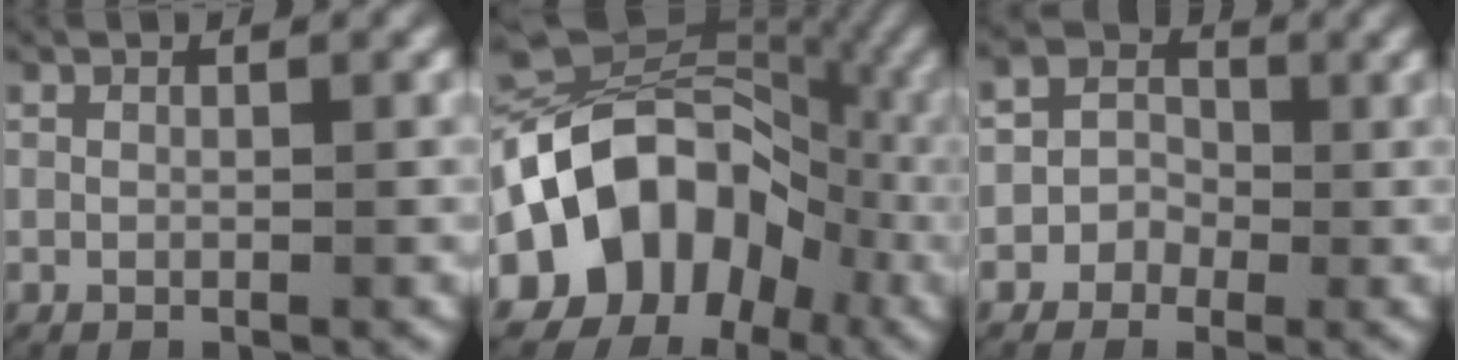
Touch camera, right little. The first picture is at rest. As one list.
[{"total": 22.3, "force": [-3.5, 17.8, 12.9], "torque": [-0.255, -0.044, -0.047]}, {"total": 4.6, "force": [-0.6, 4.4, 0.8], "torque": [-0.017, 0.008, -0.030]}]